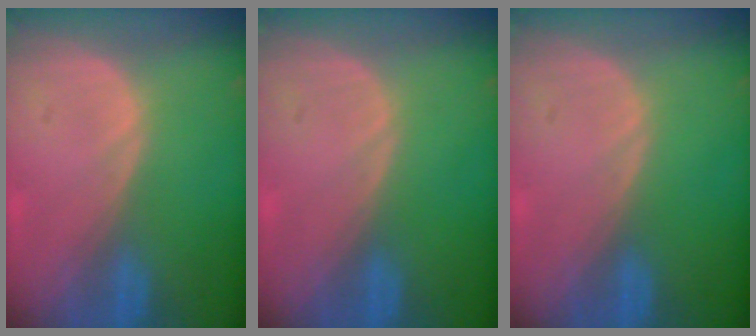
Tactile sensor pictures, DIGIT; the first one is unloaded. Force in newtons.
{"total": 0.0}
{"total": 0.0}